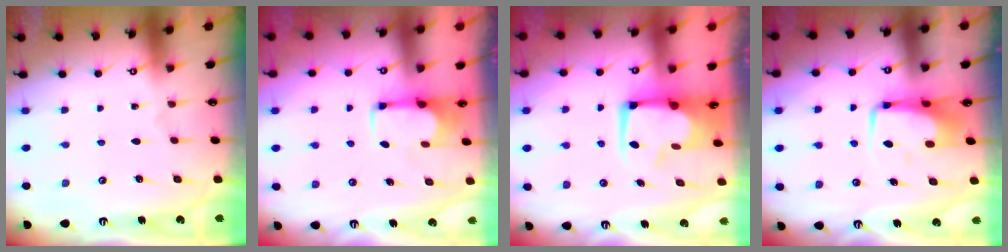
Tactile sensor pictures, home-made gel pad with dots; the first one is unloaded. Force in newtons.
{"total": 1.7, "press": 1.5, "slide": 0.7}
{"total": 7.1, "press": 6.9, "slide": 1.6}
{"total": 6.5, "press": 6.4, "slide": 1.3}